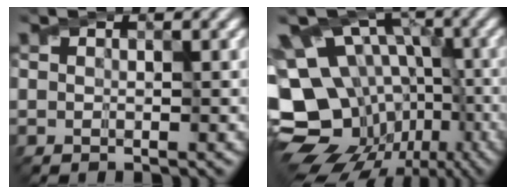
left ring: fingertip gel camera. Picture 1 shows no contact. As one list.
[{"total": 17.0, "force": [-6.0, 12.4, 9.9], "torque": [-0.196, -0.001, -0.056]}]